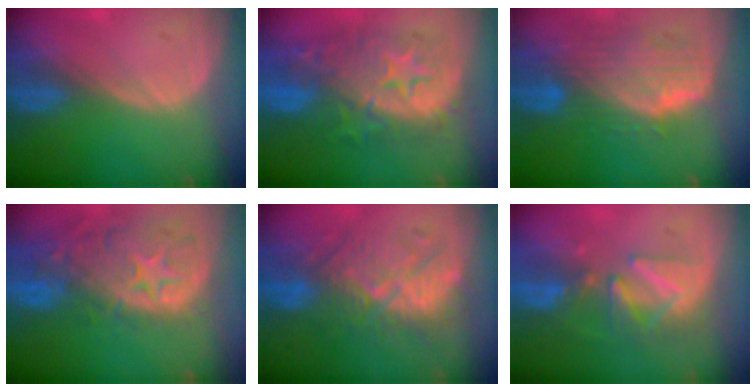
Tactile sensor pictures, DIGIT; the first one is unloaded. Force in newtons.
{"total": 12.6, "press": 12.6, "slide": 1.0}
{"total": 10.0, "press": 8.9, "slide": 4.6}
{"total": 13.9, "press": 11.4, "slide": 8.1}
{"total": 10.1, "press": 10.0, "slide": 0.4}
{"total": 8.4, "press": 7.8, "slide": 3.2}